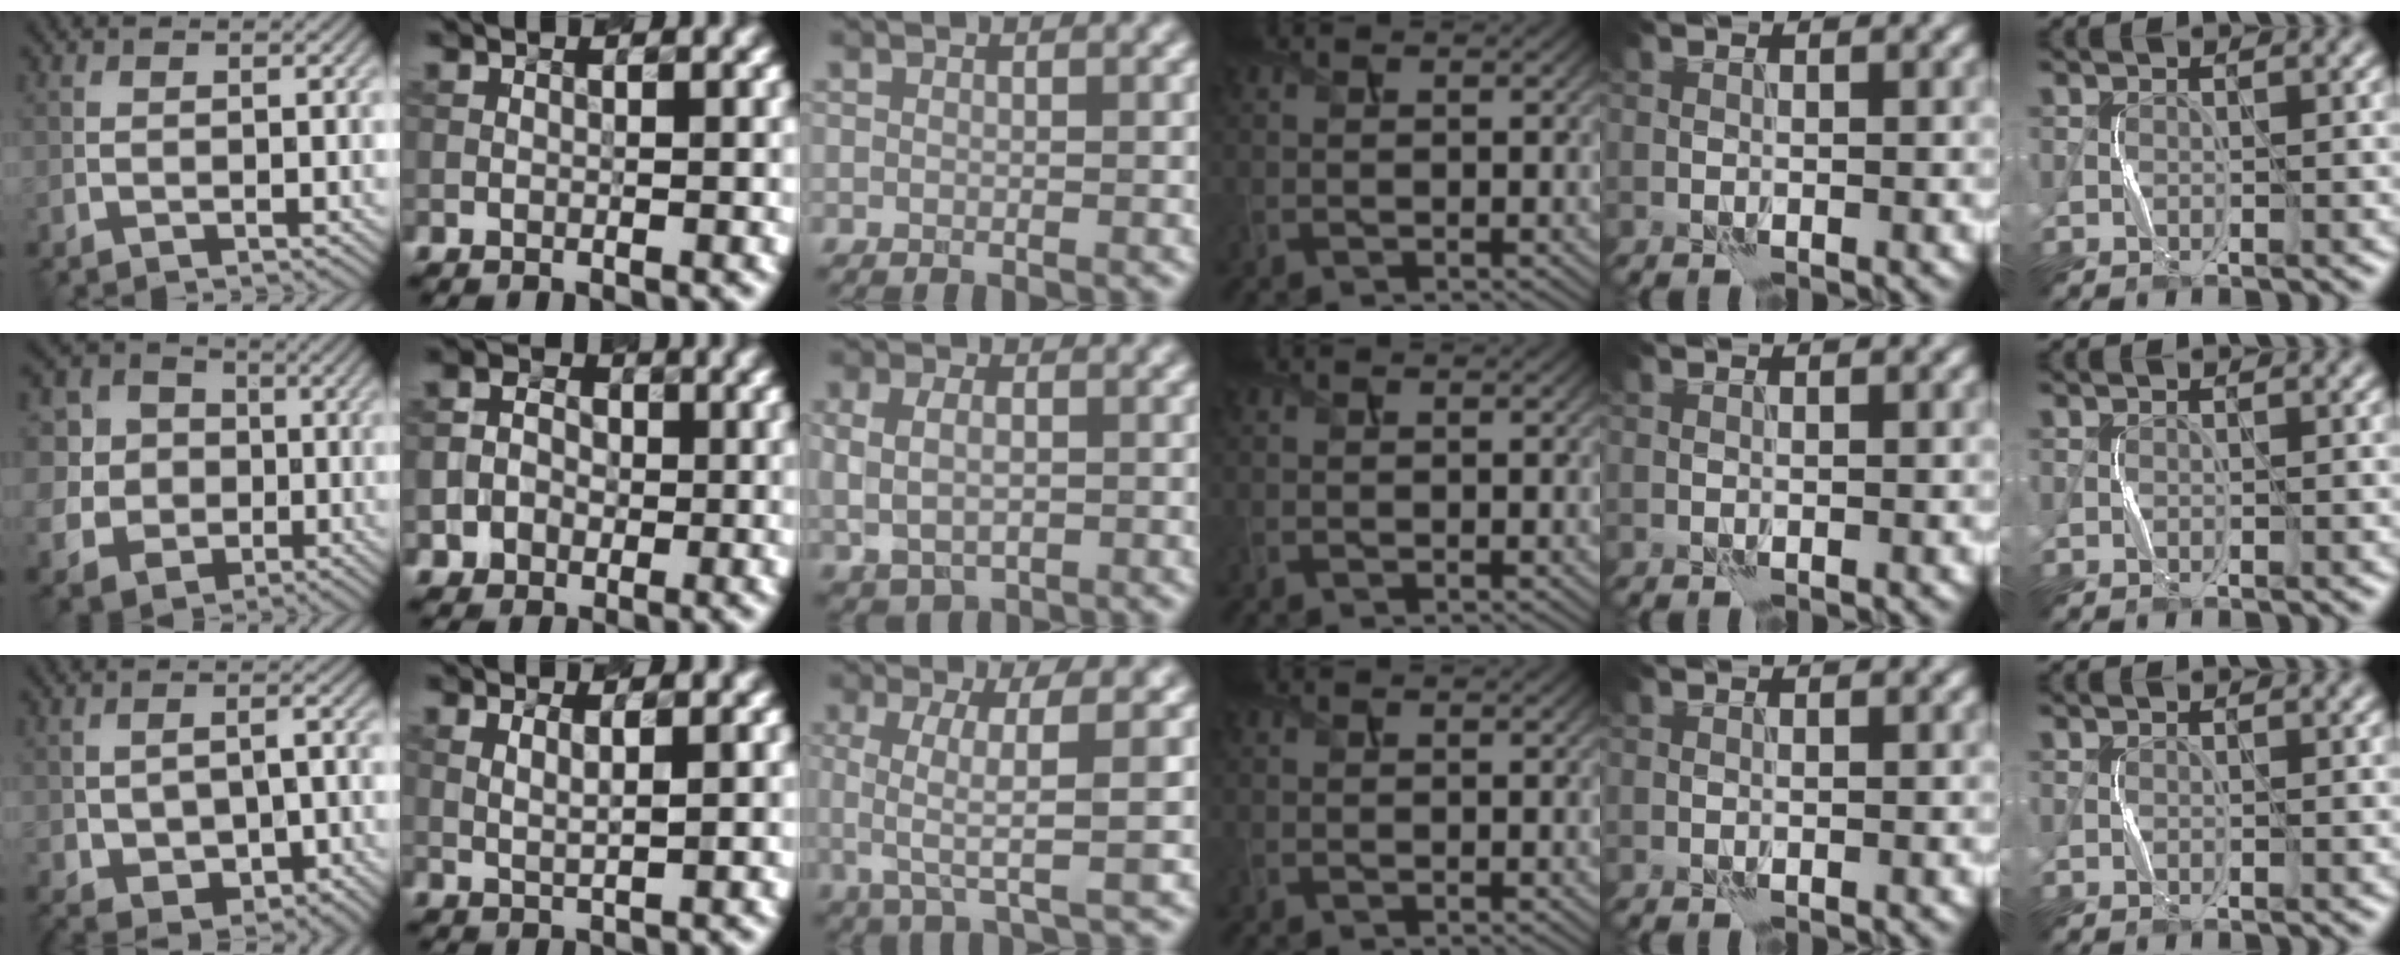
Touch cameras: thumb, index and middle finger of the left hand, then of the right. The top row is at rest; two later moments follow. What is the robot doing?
{"motion": "squeeze", "object": "sponge"}